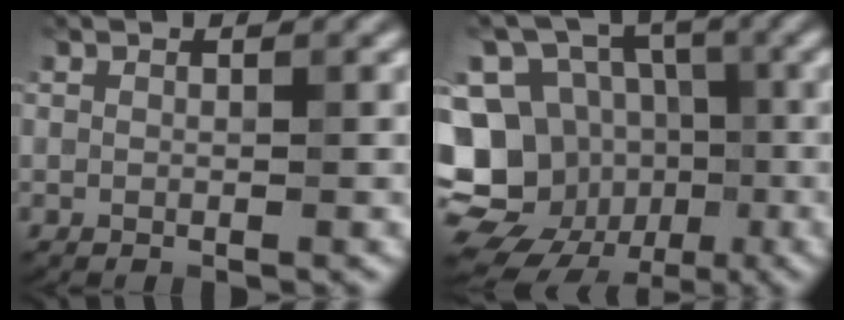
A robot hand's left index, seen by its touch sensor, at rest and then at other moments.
{"total": 17.6, "force": [-4.4, 15.7, 6.4], "torque": [-0.161, 0.000, -0.077]}